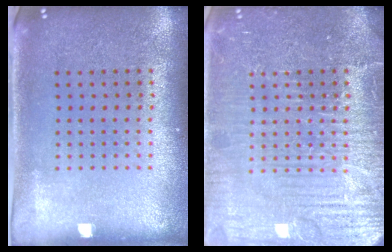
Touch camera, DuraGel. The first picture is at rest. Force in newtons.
{"total": 7.0, "press": 6.9, "slide": 0.9}